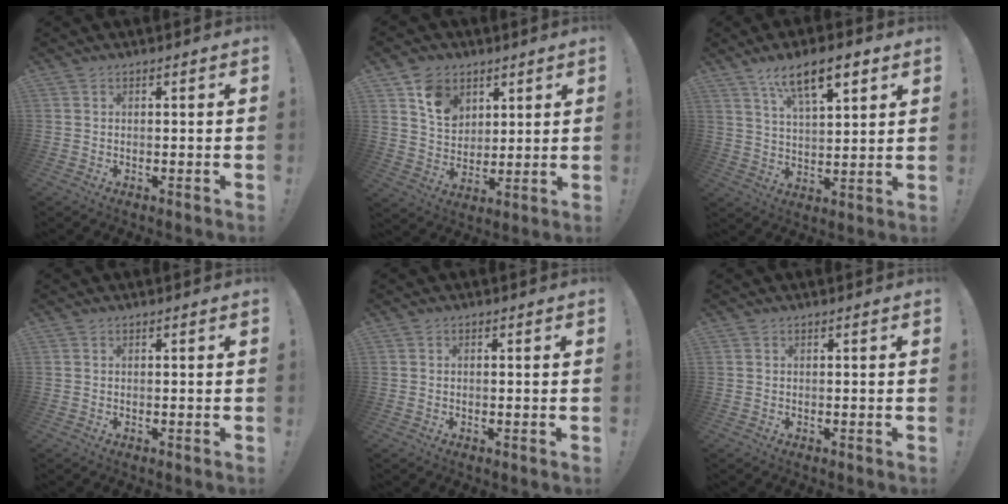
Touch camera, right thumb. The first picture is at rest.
{"total": 11.2, "force": [6.4, 8.1, 4.3], "torque": [-0.067, -0.031, 0.125]}
{"total": 12.0, "force": [7.2, 4.1, 8.7], "torque": [-0.137, -0.027, 0.123]}
{"total": 0.0}
{"total": 0.0}
{"total": 0.0}